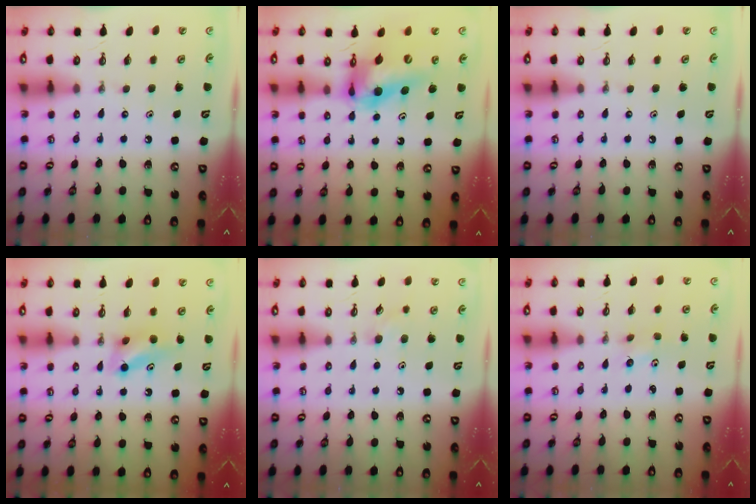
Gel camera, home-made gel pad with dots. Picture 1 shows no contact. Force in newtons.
{"total": 13.2, "press": 13.2, "slide": 1.2}
{"total": 0.0}
{"total": 6.2, "press": 6.2, "slide": 0.8}
{"total": 5.8, "press": 5.6, "slide": 1.4}
{"total": 4.7, "press": 4.0, "slide": 2.4}